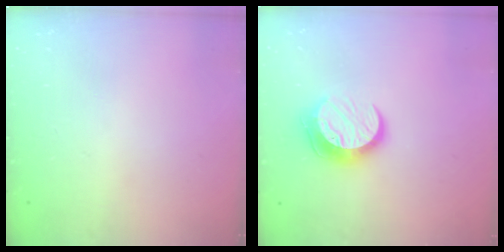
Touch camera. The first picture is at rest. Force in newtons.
{"total": 10.7, "press": 10.7, "slide": 0.8}